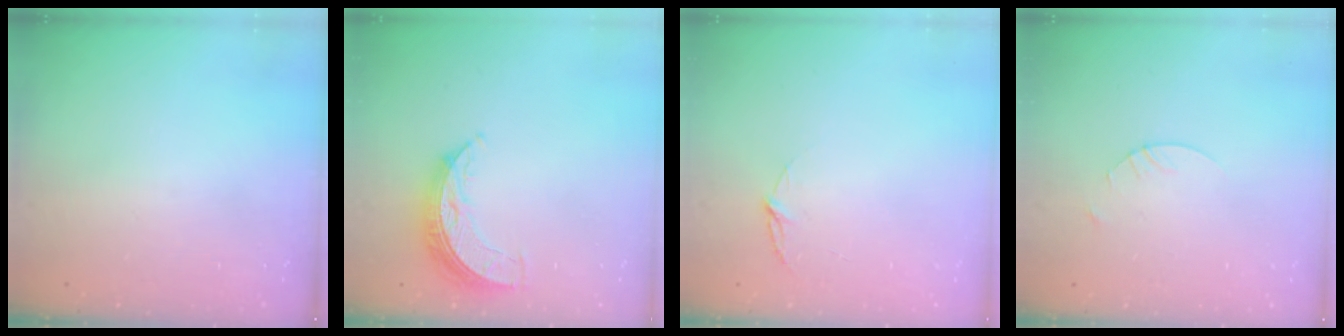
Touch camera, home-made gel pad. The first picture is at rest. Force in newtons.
{"total": 7.8, "press": 7.8, "slide": 0.6}
{"total": 4.8, "press": 4.8, "slide": 0.5}
{"total": 1.4, "press": 1.4, "slide": 0.2}